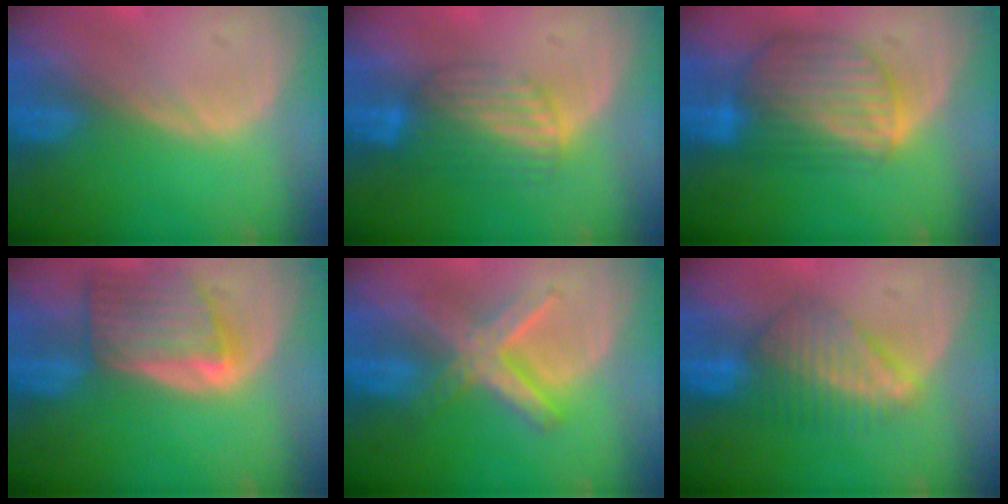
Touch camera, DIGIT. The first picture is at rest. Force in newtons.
{"total": 6.9, "press": 6.0, "slide": 3.5}
{"total": 8.7, "press": 7.6, "slide": 4.1}
{"total": 7.5, "press": 6.9, "slide": 3.1}
{"total": 6.6, "press": 6.6, "slide": 0.2}
{"total": 6.4, "press": 6.4, "slide": 0.1}